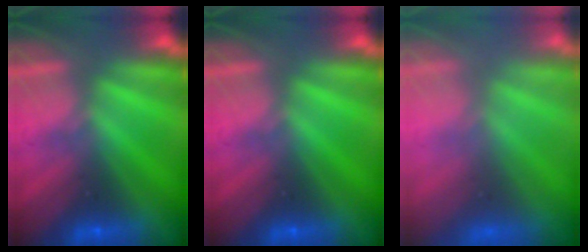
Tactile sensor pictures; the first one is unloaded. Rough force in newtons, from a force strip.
{"total": 0.0}
{"total": 8.7}